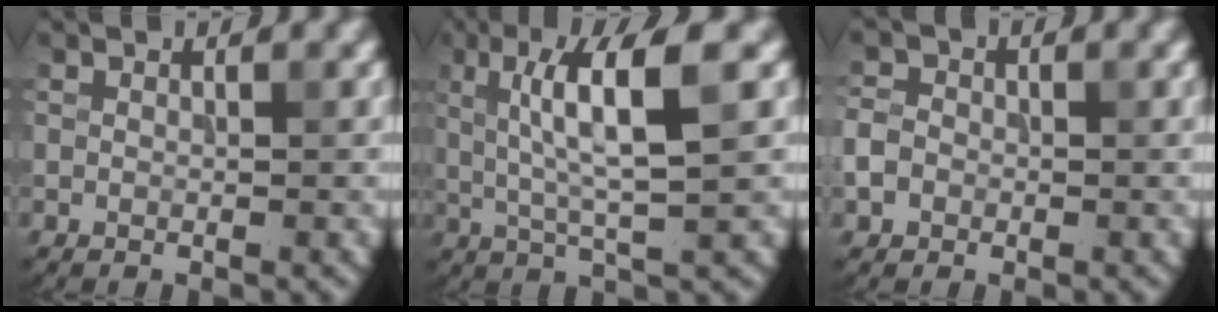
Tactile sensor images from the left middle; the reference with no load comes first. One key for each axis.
{"total": 6.5, "fx": 1.7, "fy": 1.0, "fz": 6.2, "tx": -0.119, "ty": 0.007, "tz": 0.031}
{"total": 2.2, "fx": -0.7, "fy": 1.9, "fz": 0.9, "tx": -0.014, "ty": -0.001, "tz": -0.017}